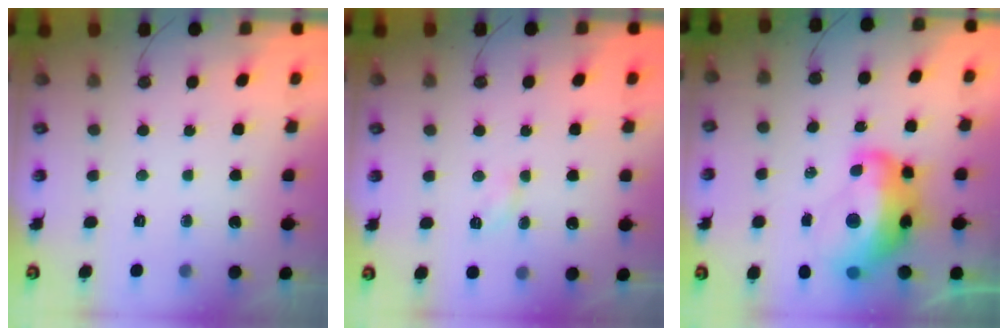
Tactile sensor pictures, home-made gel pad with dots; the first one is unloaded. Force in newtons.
{"total": 2.7, "press": 2.7, "slide": 0.5}
{"total": 11.1, "press": 11.0, "slide": 1.4}